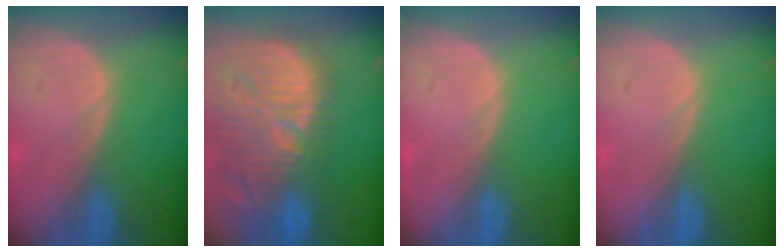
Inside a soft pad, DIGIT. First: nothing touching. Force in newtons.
{"total": 14.8, "press": 13.1, "slide": 6.9}
{"total": 0.0}
{"total": 0.0}